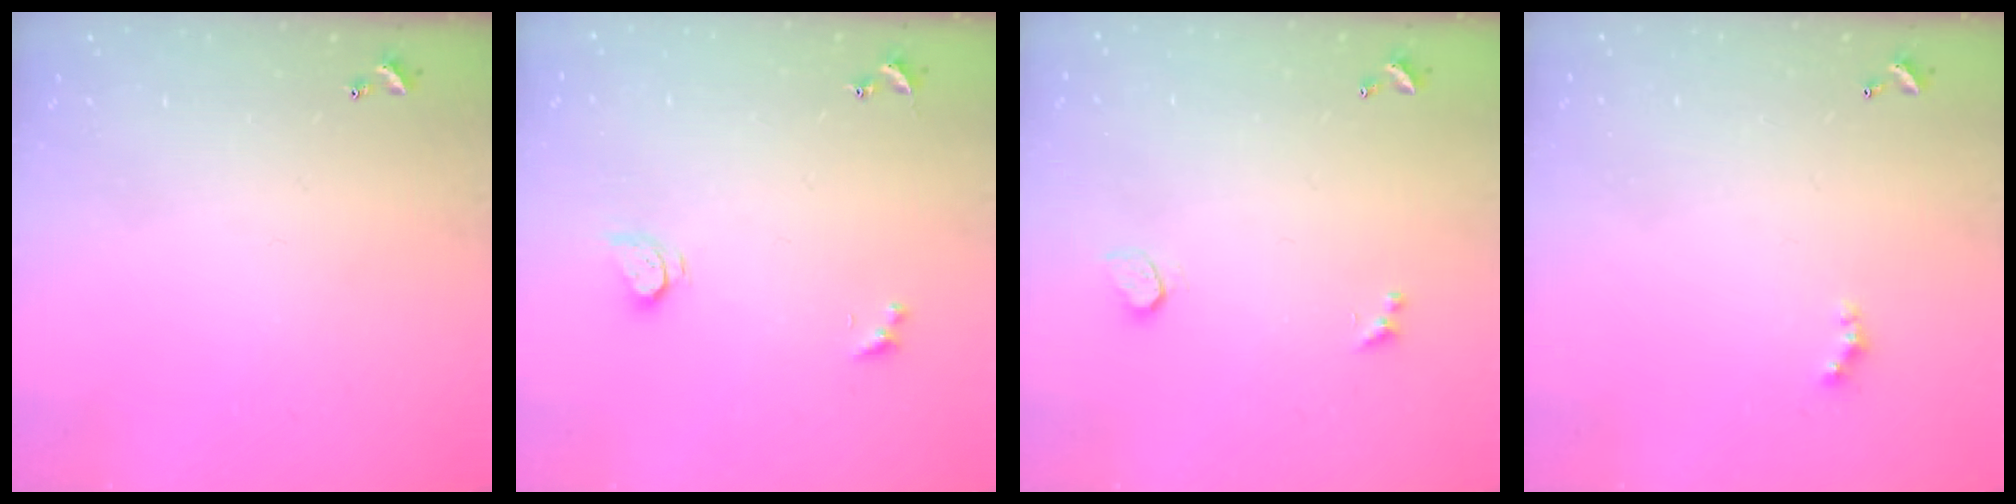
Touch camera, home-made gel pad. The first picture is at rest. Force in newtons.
{"total": 2.6, "press": 2.6, "slide": 0.2}
{"total": 0.9, "press": 0.8, "slide": 0.4}
{"total": 1.6, "press": 1.6, "slide": 0.4}